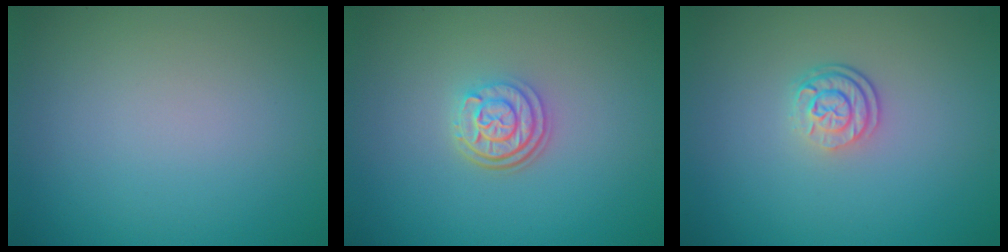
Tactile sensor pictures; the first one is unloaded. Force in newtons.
{"total": 3.0, "press": 2.4, "slide": 1.8}
{"total": 2.7, "press": 2.0, "slide": 1.8}